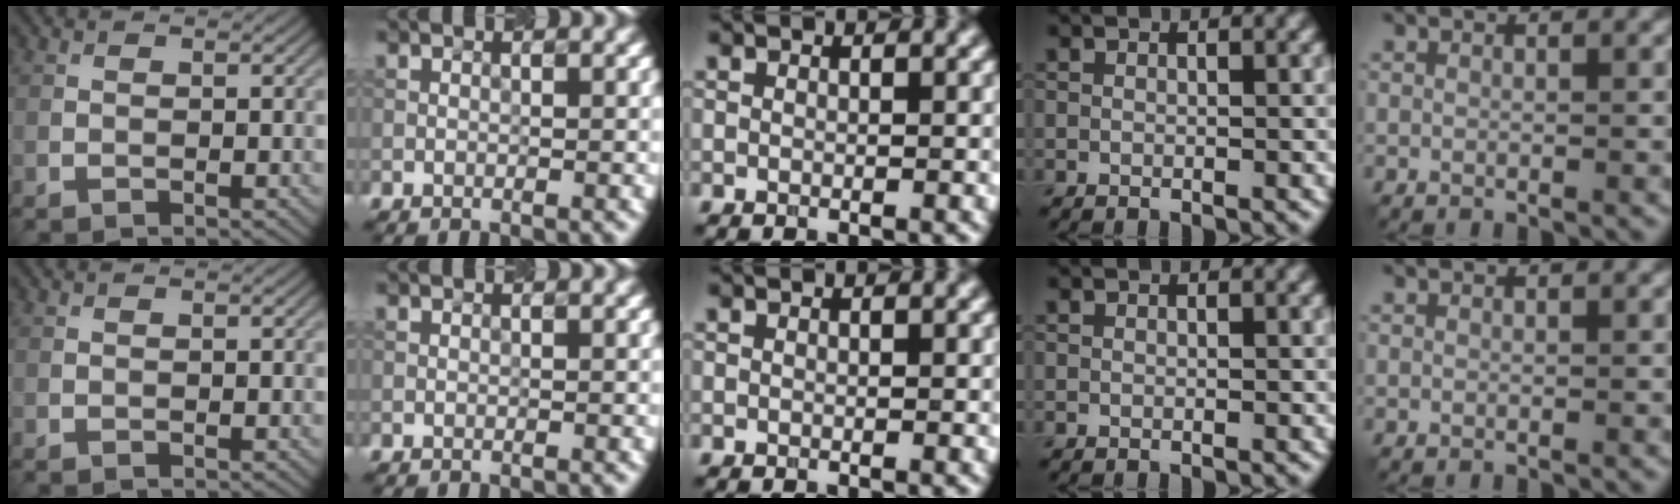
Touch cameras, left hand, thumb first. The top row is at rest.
{}